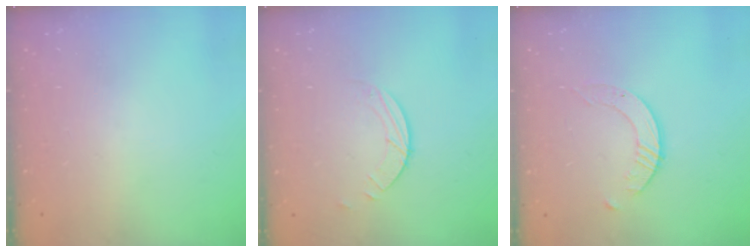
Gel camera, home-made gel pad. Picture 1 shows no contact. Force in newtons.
{"total": 1.7, "press": 1.7, "slide": 0.2}
{"total": 2.6, "press": 2.6, "slide": 0.3}